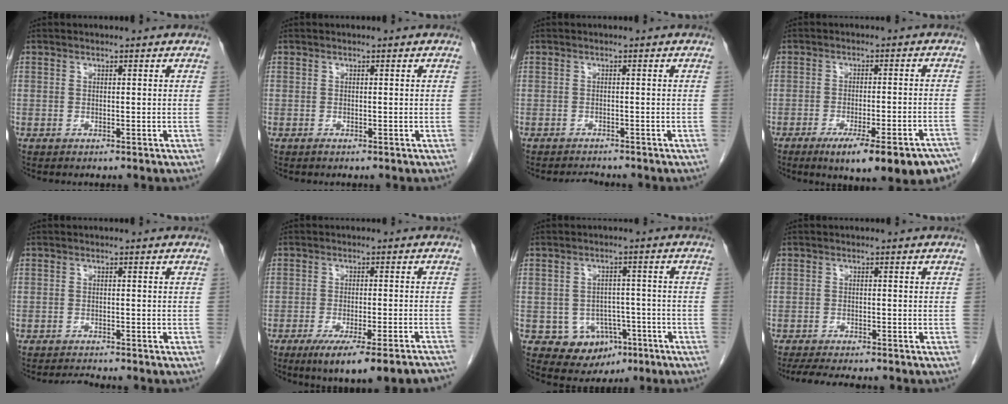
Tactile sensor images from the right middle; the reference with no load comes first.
{"total": 0.0}
{"total": 1.8, "force": [-1.8, 0.2, 0.1], "torque": [-0.009, -0.009, -0.025]}
{"total": 17.5, "force": [-13.2, 2.9, 11.2], "torque": [-0.093, 0.004, -0.171]}
{"total": 1.8, "force": [-1.7, -0.3, 0.2], "torque": [-0.011, -0.011, -0.027]}
{"total": 16.1, "force": [-13.2, 0.9, 9.1], "torque": [-0.081, -0.019, -0.175]}
{"total": 6.6, "force": [-2.8, 5.5, 2.3], "torque": [-0.024, 0.011, -0.026]}
{"total": 7.6, "force": [-6.6, 1.3, 3.6], "torque": [-0.057, -0.014, -0.099]}